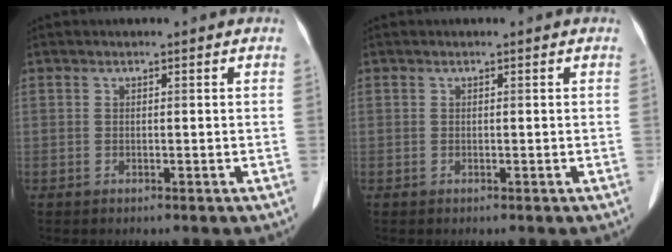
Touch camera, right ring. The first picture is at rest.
{"total": 0.0}